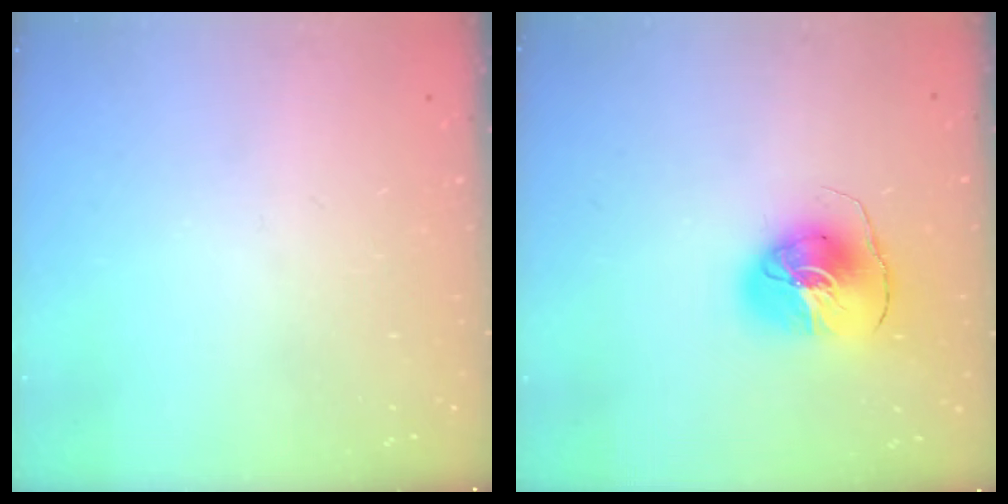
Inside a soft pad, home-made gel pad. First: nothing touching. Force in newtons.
{"total": 10.5, "press": 10.5, "slide": 1.3}